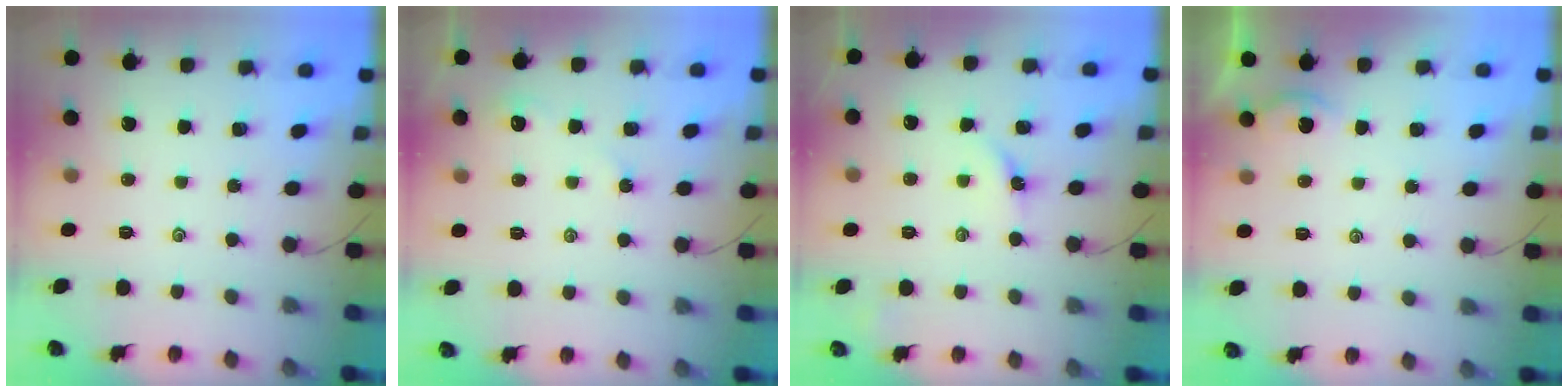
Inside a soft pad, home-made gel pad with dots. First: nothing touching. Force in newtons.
{"total": 2.5, "press": 2.5, "slide": 0.6}
{"total": 3.1, "press": 3.1, "slide": 0.5}
{"total": 1.2, "press": 1.2, "slide": 0.2}